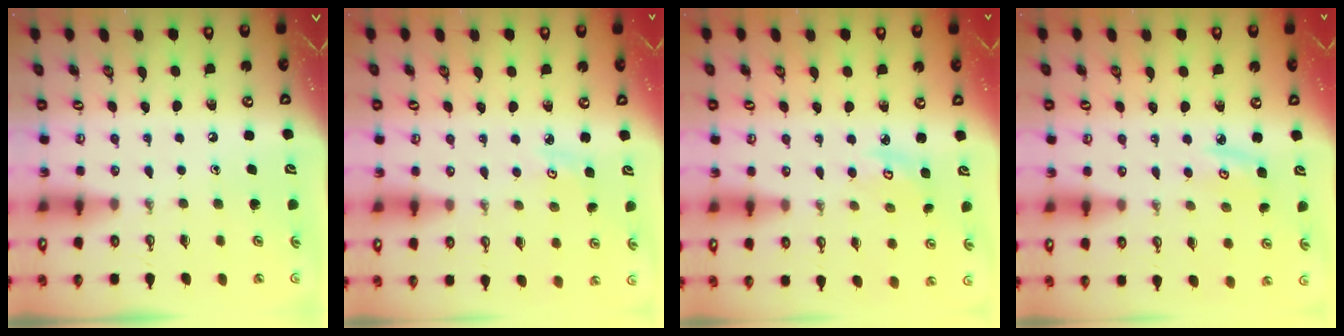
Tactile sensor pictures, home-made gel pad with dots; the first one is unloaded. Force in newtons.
{"total": 2.8, "press": 2.7, "slide": 0.4}
{"total": 3.0, "press": 3.0, "slide": 0.2}
{"total": 4.9, "press": 4.8, "slide": 0.6}